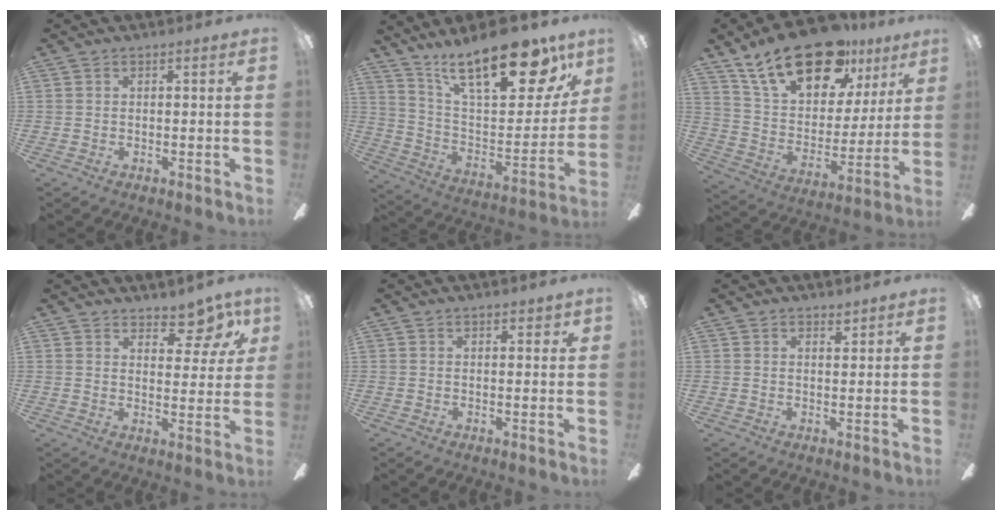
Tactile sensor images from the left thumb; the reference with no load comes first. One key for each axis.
{"total": 25.2, "fx": 17.0, "fy": 8.9, "fz": 16.4, "tx": -0.250, "ty": -0.103, "tz": 0.284}
{"total": 23.8, "fx": 15.8, "fy": 11.6, "fz": 13.4, "tx": -0.219, "ty": -0.091, "tz": 0.277}
{"total": 8.8, "fx": 6.8, "fy": 3.7, "fz": 4.2, "tx": -0.046, "ty": -0.043, "tz": 0.119}
{"total": 1.8, "fx": 1.3, "fy": 0.7, "fz": 1.1, "tx": -0.014, "ty": -0.002, "tz": 0.021}
{"total": 1.9, "fx": 1.8, "fy": 0.6, "fz": 0.5, "tx": 0.004, "ty": -0.009, "tz": 0.029}